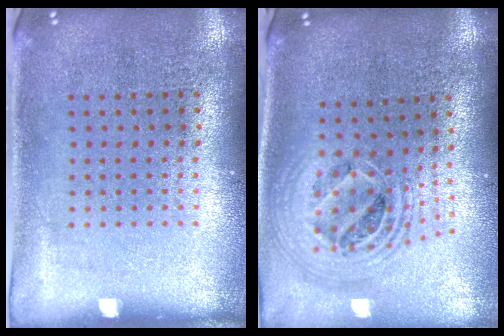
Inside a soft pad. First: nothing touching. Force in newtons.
{"total": 2.3, "press": 1.8, "slide": 1.5}